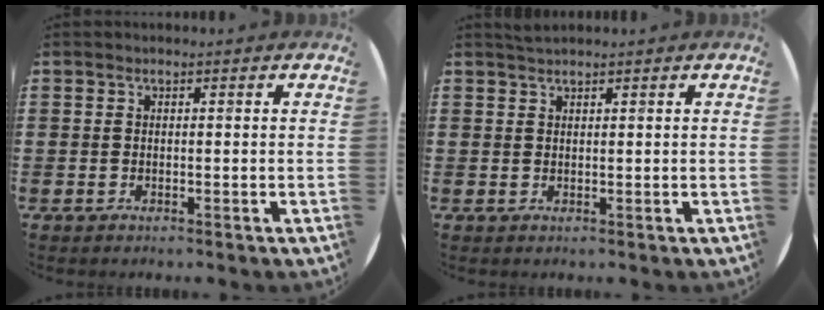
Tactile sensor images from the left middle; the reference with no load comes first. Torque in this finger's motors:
{"motor_torque": [0.15, -0.13, 0.01, 0.01]}